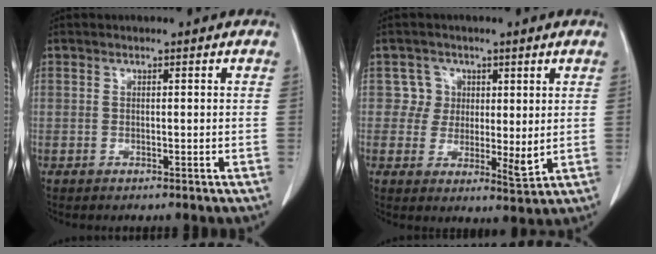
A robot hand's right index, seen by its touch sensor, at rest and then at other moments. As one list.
[{"total": 5.1, "force": [1.8, 4.4, 1.8], "torque": [-0.020, -0.005, 0.031]}]